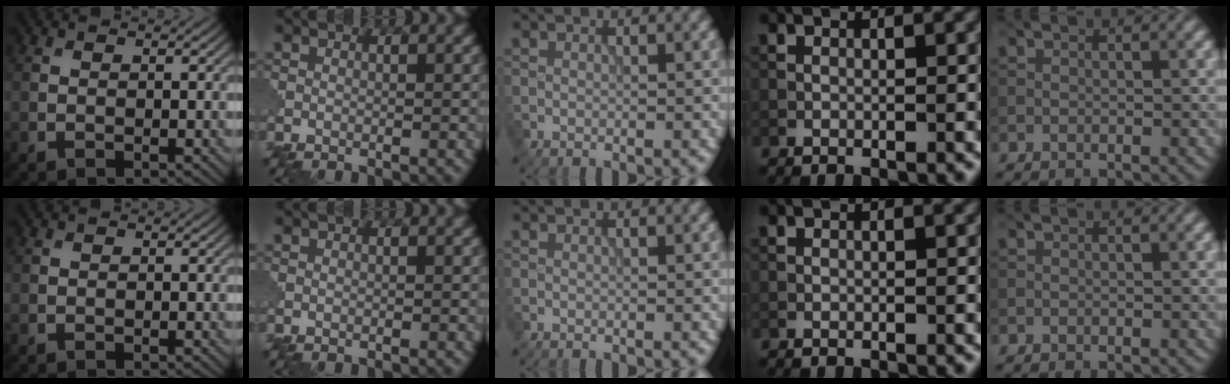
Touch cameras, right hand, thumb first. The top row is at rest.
{}